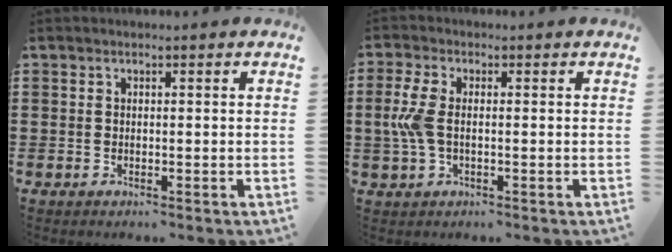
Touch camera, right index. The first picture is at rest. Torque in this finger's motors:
{"motor_torque": [1.09, 0.22, 0.50, 0.17]}